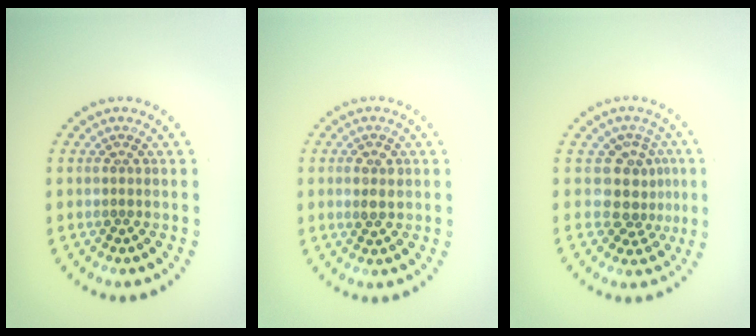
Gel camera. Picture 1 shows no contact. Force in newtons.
{"total": 1.8, "press": 1.8, "slide": 0.0}
{"total": 3.4, "press": 2.5, "slide": 2.4}